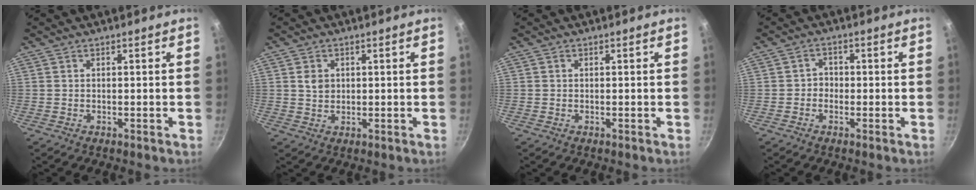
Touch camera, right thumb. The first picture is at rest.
{"total": 2.9, "force": [0.7, 2.3, 1.5], "torque": [-0.017, -0.003, 0.012]}
{"total": 0.0}
{"total": 2.2, "force": [-0.6, 2.0, 0.8], "torque": [0.004, 0.009, -0.016]}